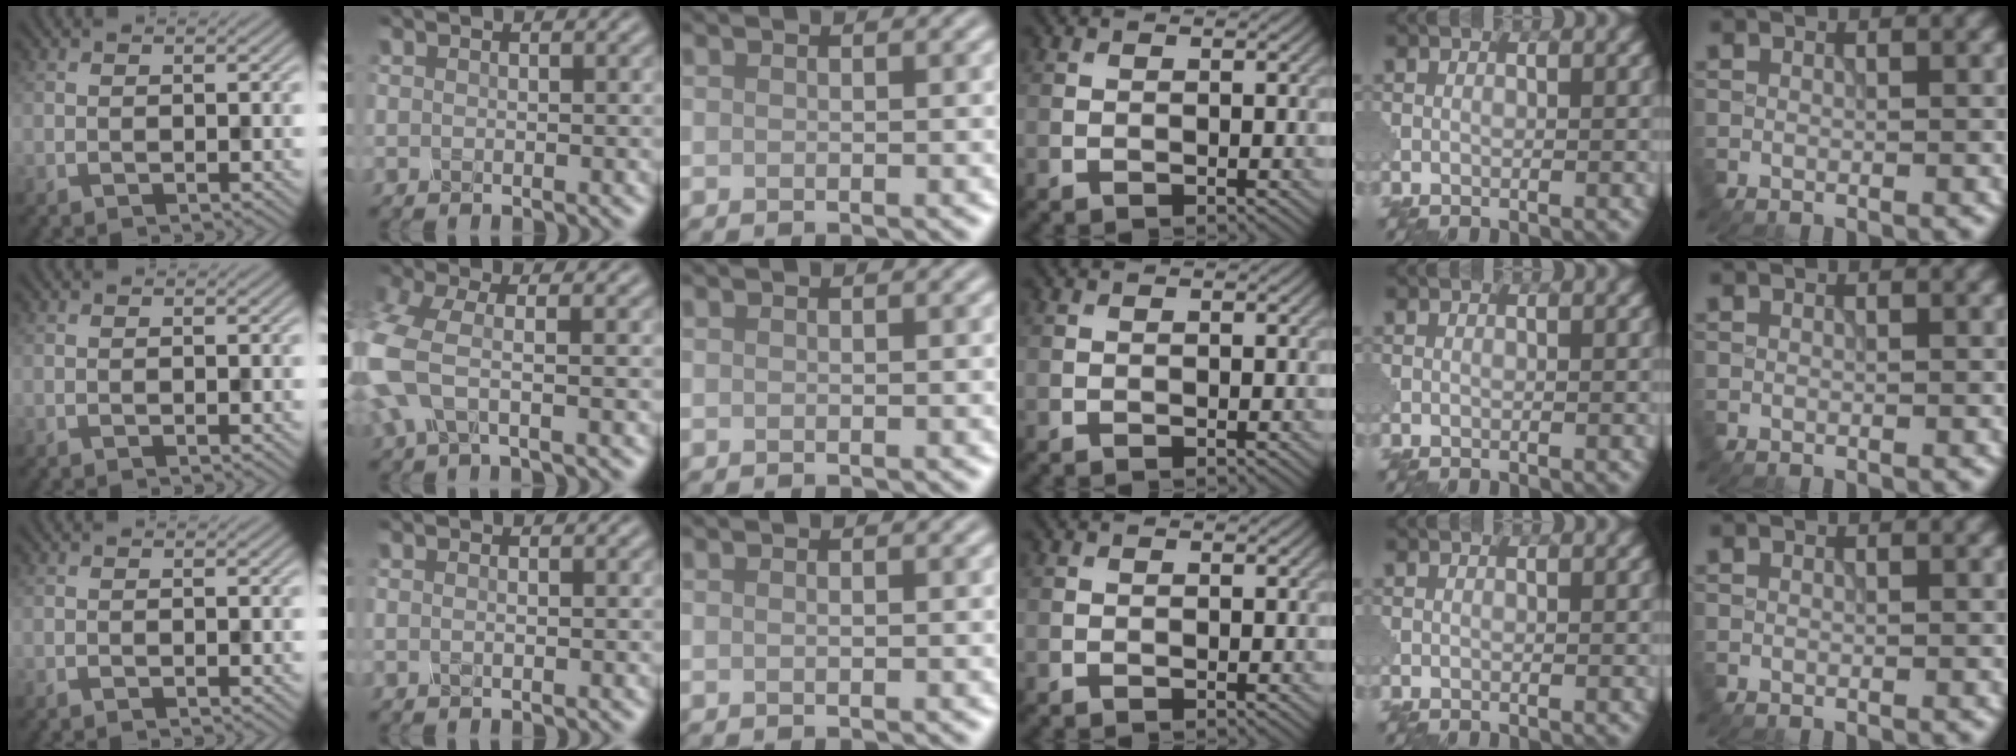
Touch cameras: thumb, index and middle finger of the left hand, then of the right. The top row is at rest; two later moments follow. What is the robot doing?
{"motion": "squeeze", "object": "clothespin"}